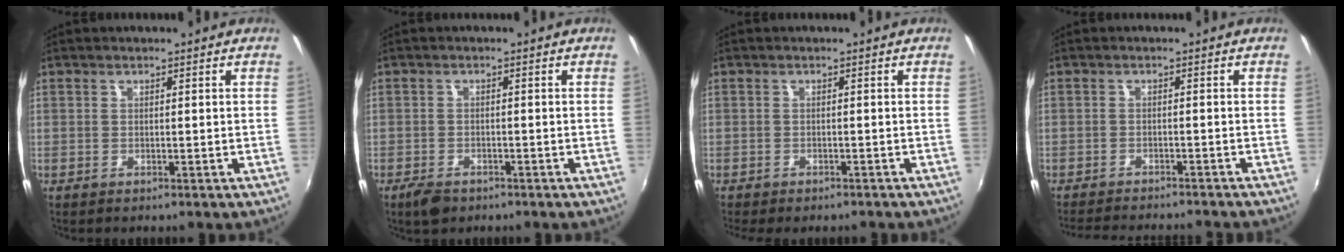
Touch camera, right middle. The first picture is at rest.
{"total": 3.7, "force": [-2.6, 1.9, 1.7], "torque": [-0.045, -0.009, -0.046]}
{"total": 3.8, "force": [-3.2, 1.2, 1.6], "torque": [-0.041, -0.020, -0.047]}
{"total": 9.9, "force": [-9.1, 1.1, 3.9], "torque": [-0.089, -0.013, -0.136]}